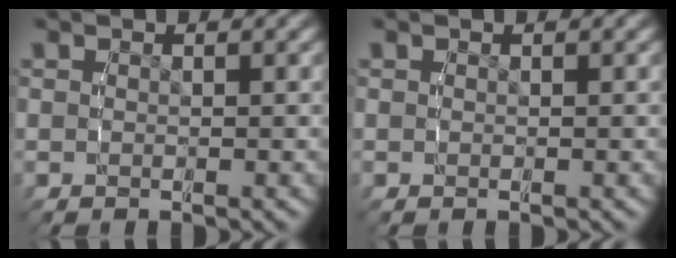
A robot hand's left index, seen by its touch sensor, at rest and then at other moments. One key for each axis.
{"total": 0.0}